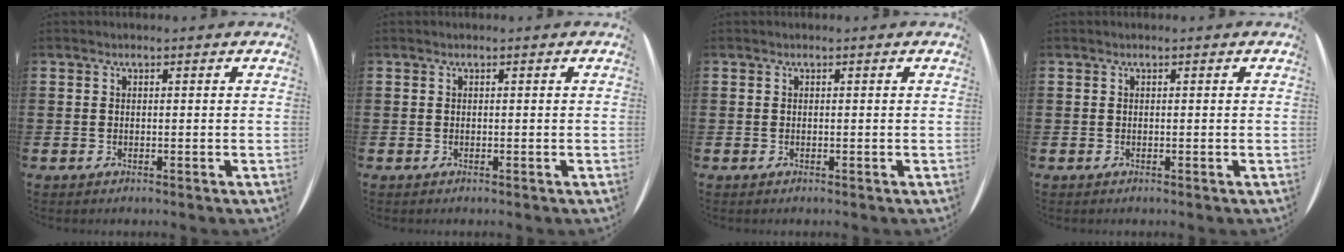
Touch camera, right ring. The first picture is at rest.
{"total": 0.0}
{"total": 0.0}
{"total": 0.0}